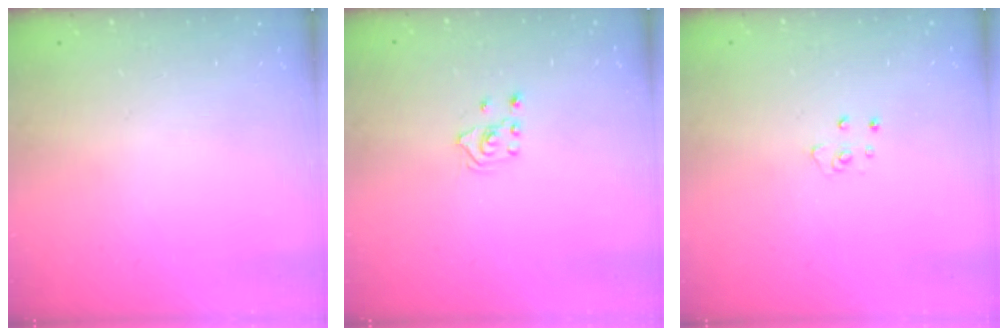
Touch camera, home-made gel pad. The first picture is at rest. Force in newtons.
{"total": 2.1, "press": 1.8, "slide": 0.9}
{"total": 3.8, "press": 3.8, "slide": 0.3}